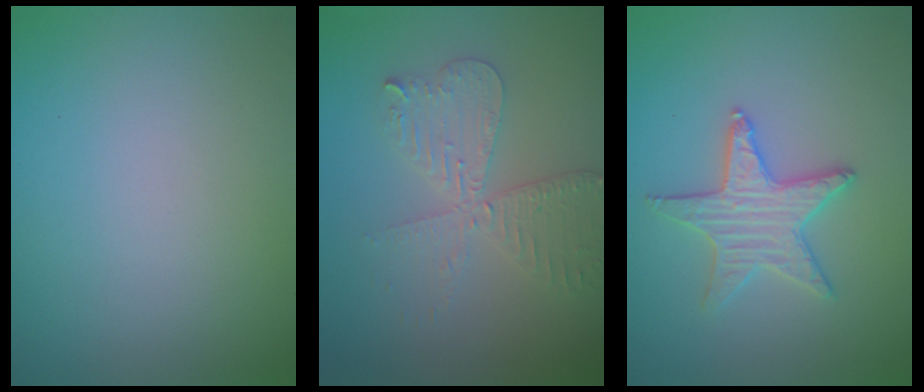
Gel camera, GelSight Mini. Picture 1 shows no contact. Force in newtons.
{"total": 4.0, "press": 3.4, "slide": 2.1}
{"total": 3.1, "press": 3.1, "slide": 0.2}